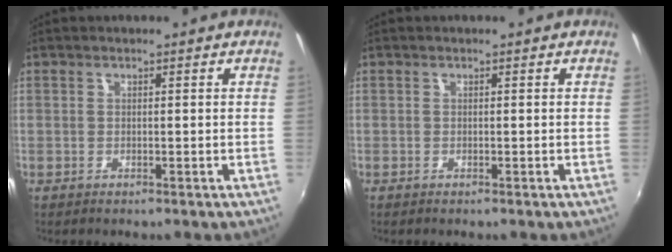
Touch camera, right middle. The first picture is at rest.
{"total": 0.0}